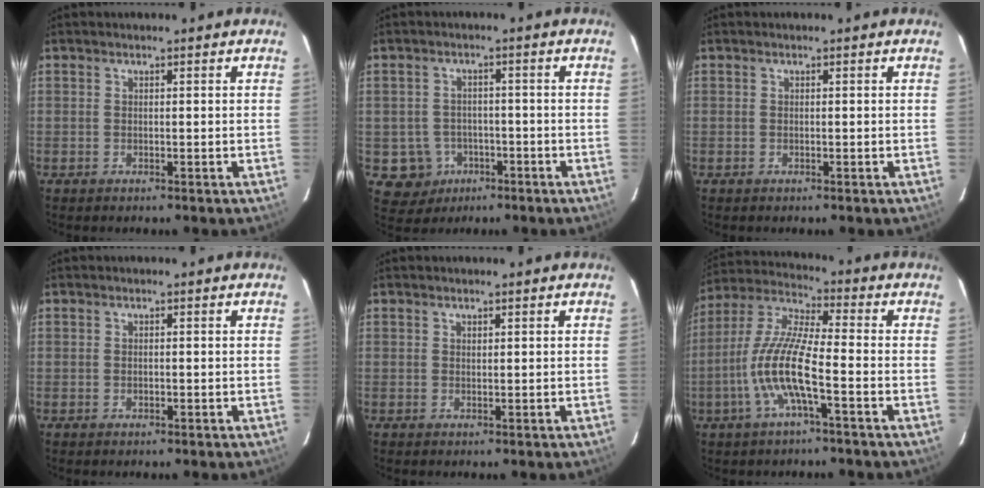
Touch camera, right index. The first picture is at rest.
{"total": 5.8, "force": [-2.2, 5.4, 0.8], "torque": [-0.030, 0.015, -0.021]}
{"total": 0.0}
{"total": 0.8, "force": [-0.2, 0.5, 0.5], "torque": [-0.010, 0.002, -0.002]}
{"total": 0.5, "force": [0.4, 0.3, 0.2], "torque": [-0.003, 0.002, 0.008]}
{"total": 12.2, "force": [-4.1, 1.7, 11.3], "torque": [-0.240, 0.002, -0.084]}